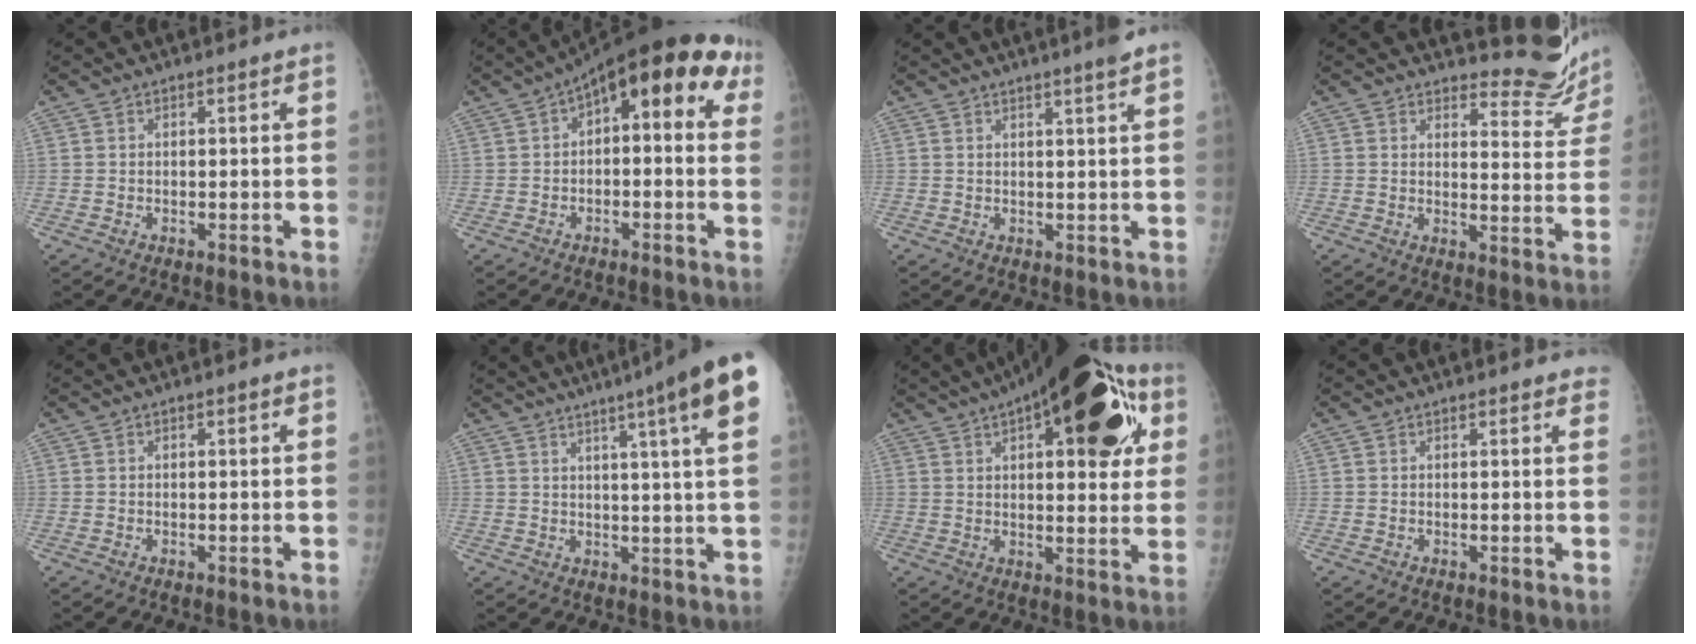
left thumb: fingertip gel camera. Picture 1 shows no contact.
{"total": 14.7, "force": [3.8, 6.8, 12.4], "torque": [-0.129, 0.044, 0.039]}
{"total": 3.5, "force": [2.5, -0.6, 2.3], "torque": [-0.028, -0.008, 0.038]}
{"total": 10.7, "force": [10.6, 1.7, 0.0], "torque": [0.031, -0.130, 0.111]}
{"total": 1.0, "force": [0.3, 0.4, 0.9], "torque": [-0.011, 0.005, 0.004]}
{"total": 15.8, "force": [8.6, 0.4, 13.3], "torque": [-0.174, -0.014, 0.093]}
{"total": 26.2, "force": [10.5, 10.3, 21.7], "torque": [-0.278, 0.015, 0.142]}
{"total": 3.1, "force": [2.8, 0.9, 1.0], "torque": [0.009, -0.006, 0.018]}